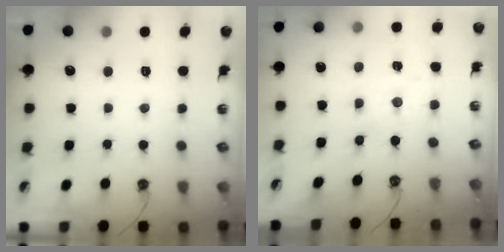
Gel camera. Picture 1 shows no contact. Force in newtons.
{"total": 0.6, "press": 0.6, "slide": 0.2}